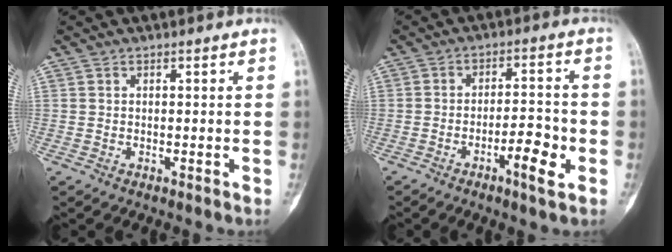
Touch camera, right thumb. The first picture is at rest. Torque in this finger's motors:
{"motor_torque": [0.11, 0.27, -0.12, 0.12, 0.00]}